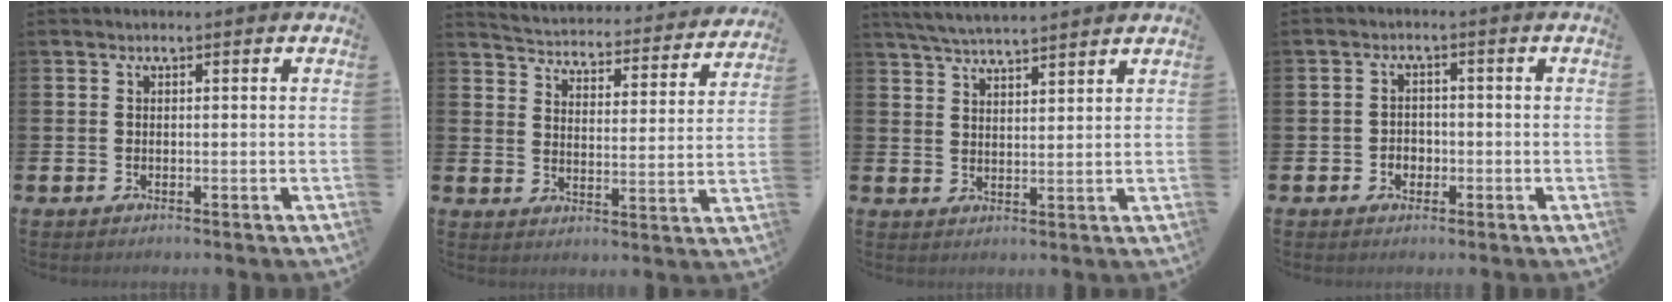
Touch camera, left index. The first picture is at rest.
{"total": 4.0, "force": [3.9, 0.7, 0.5], "torque": [-0.030, -0.041, 0.060]}
{"total": 4.7, "force": [4.6, 0.0, 0.8], "torque": [-0.037, -0.016, 0.086]}
{"total": 2.1, "force": [-0.8, 1.8, 0.8], "torque": [-0.009, 0.001, -0.021]}